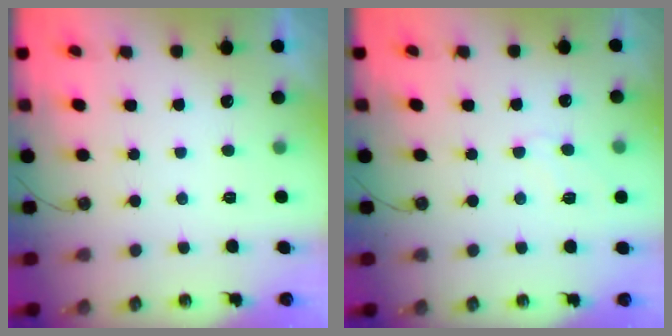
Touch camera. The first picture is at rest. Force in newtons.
{"total": 5.4, "press": 5.3, "slide": 0.6}